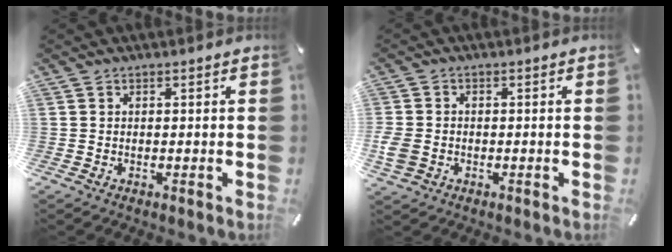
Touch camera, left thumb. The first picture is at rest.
{"total": 4.1, "force": [-1.0, 3.3, 2.3], "torque": [-0.058, 0.000, -0.020]}